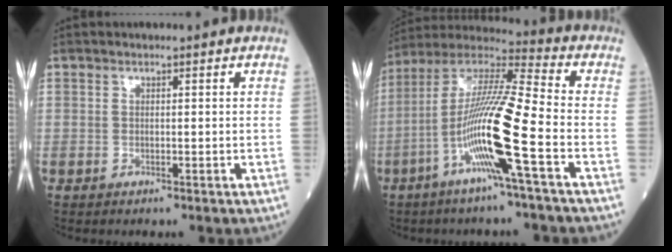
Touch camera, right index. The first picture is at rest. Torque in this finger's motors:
{"motor_torque": [1.24, -0.90, 1.06, 0.21]}